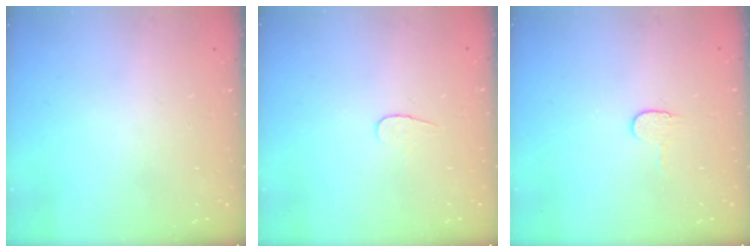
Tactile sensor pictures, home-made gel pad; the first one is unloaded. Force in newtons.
{"total": 4.8, "press": 4.8, "slide": 0.5}
{"total": 4.1, "press": 4.1, "slide": 0.4}